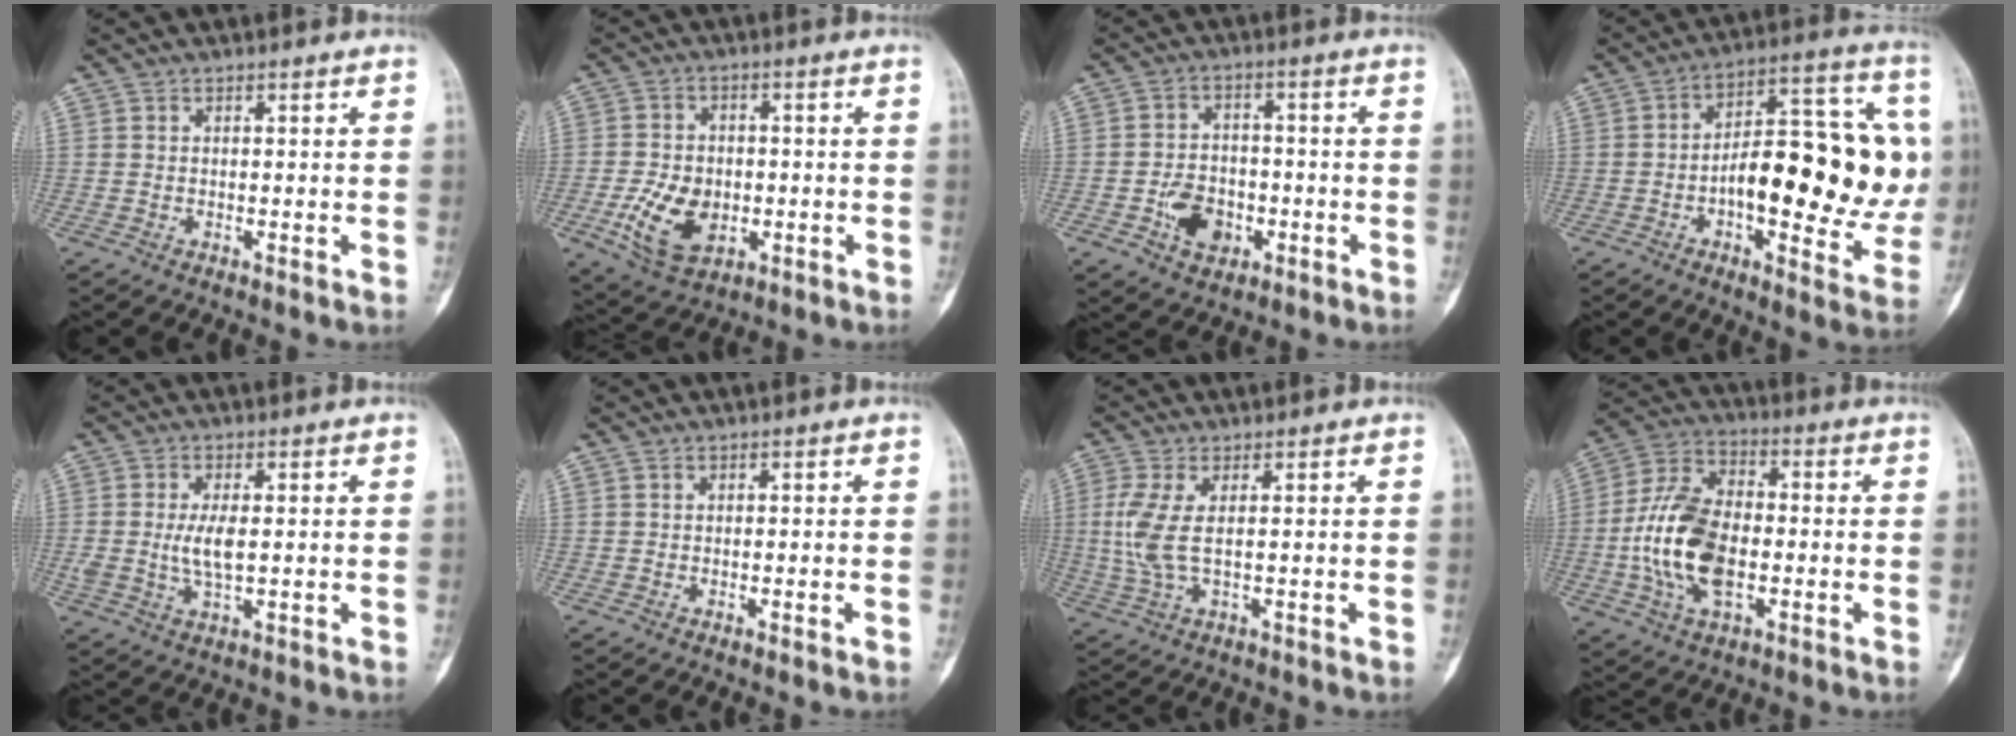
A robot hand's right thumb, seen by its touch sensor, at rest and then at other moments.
{"total": 10.3, "force": [-2.6, 7.0, 7.1], "torque": [-0.111, 0.002, -0.037]}
{"total": 7.7, "force": [-2.8, 5.5, 4.5], "torque": [-0.050, 0.019, -0.044]}
{"total": 23.8, "force": [-0.9, 9.8, 21.7], "torque": [-0.287, 0.030, -0.015]}
{"total": 5.0, "force": [0.3, 1.9, 4.6], "torque": [-0.097, -0.010, 0.010]}
{"total": 0.0}
{"total": 6.0, "force": [0.7, 1.9, 5.7], "torque": [-0.161, -0.004, 0.020]}
{"total": 15.8, "force": [-2.3, 9.1, 12.7], "torque": [-0.245, 0.023, -0.043]}